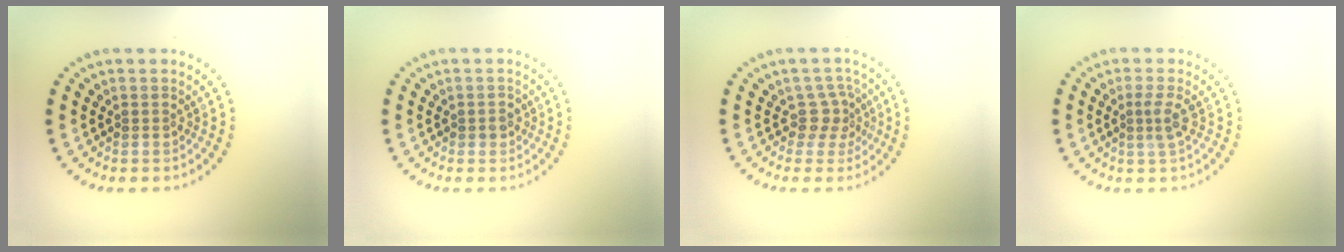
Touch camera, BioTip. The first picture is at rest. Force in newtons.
{"total": 0.9, "press": 0.9, "slide": 0.2}
{"total": 2.3, "press": 1.6, "slide": 1.7}
{"total": 1.6, "press": 1.3, "slide": 0.9}